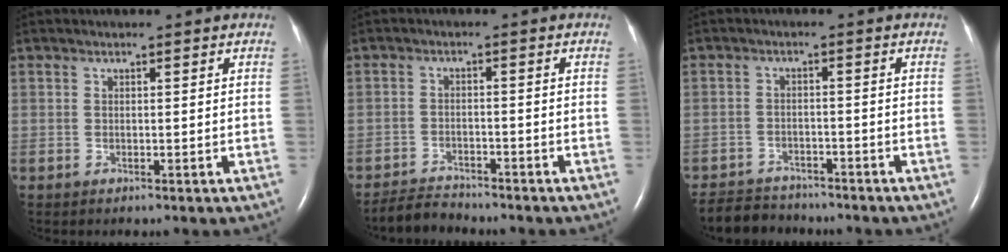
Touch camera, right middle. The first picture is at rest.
{"total": 3.5, "force": [-3.5, 0.3, -0.2], "torque": [-0.001, -0.015, -0.063]}
{"total": 6.4, "force": [-6.0, 2.0, 0.6], "torque": [-0.011, -0.011, -0.099]}